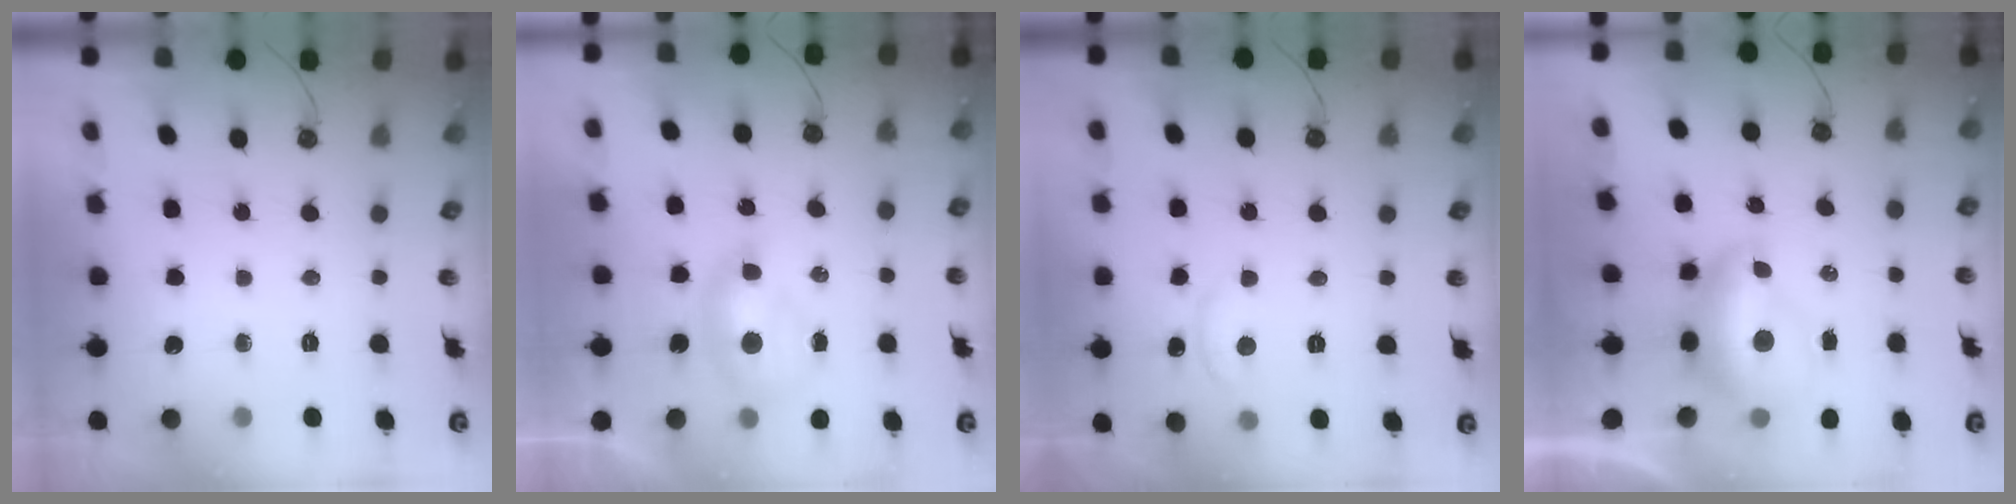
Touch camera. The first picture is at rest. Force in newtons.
{"total": 1.6, "press": 1.5, "slide": 0.6}
{"total": 0.9, "press": 0.8, "slide": 0.4}
{"total": 2.8, "press": 2.8, "slide": 0.7}